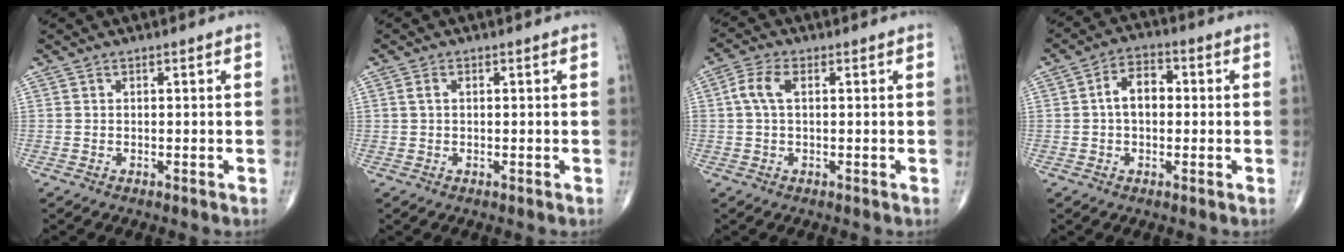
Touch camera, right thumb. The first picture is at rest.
{"total": 1.4, "force": [0.3, 0.9, 1.1], "torque": [-0.025, 0.007, 0.006]}
{"total": 4.7, "force": [0.8, 2.3, 4.0], "torque": [-0.099, 0.011, 0.012]}
{"total": 6.5, "force": [0.2, 4.3, 4.9], "torque": [-0.070, 0.023, -0.006]}